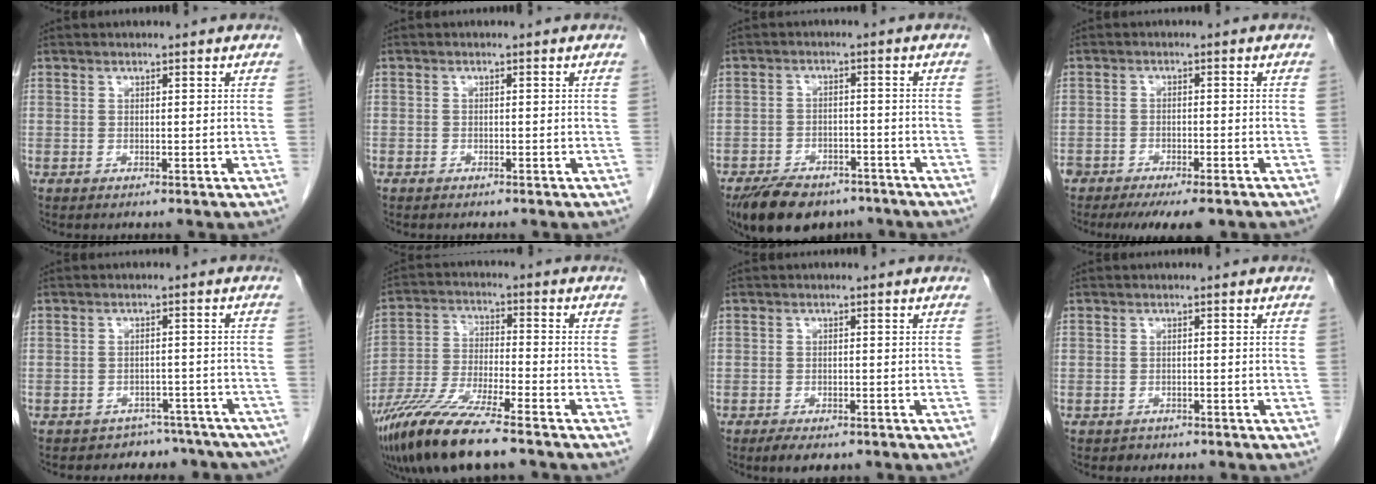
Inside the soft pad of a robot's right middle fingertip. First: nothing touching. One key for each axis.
{"total": 0.8, "fx": -0.5, "fy": 0.6, "fz": 0.0, "tx": -0.004, "ty": 0.003, "tz": -0.009}
{"total": 11.8, "fx": -9.1, "fy": 5.4, "fz": 5.2, "tx": -0.085, "ty": -0.004, "tz": -0.139}
{"total": 10.1, "fx": -7.9, "fy": 3.3, "fz": 5.3, "tx": -0.074, "ty": -0.004, "tz": -0.114}
{"total": 10.7, "fx": -9.3, "fy": 5.3, "fz": 0.5, "tx": 0.011, "ty": 0.030, "tz": -0.096}
{"total": 12.9, "fx": -9.6, "fy": 1.0, "fz": 8.5, "tx": -0.173, "ty": -0.033, "tz": -0.176}
{"total": 3.7, "fx": -2.7, "fy": 1.7, "fz": 1.8, "tx": -0.028, "ty": -0.004, "tz": -0.036}
{"total": 1.2, "fx": -0.9, "fy": 0.8, "fz": 0.0, "tx": -0.008, "ty": 0.001, "tz": -0.013}